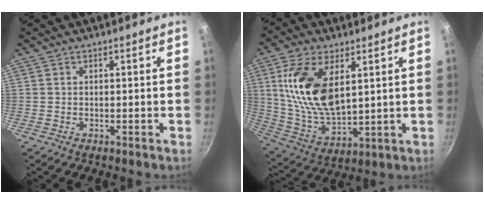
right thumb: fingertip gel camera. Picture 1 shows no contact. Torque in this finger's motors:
{"motor_torque": [-0.95, 1.63, 1.84, 0.46, 0.18]}